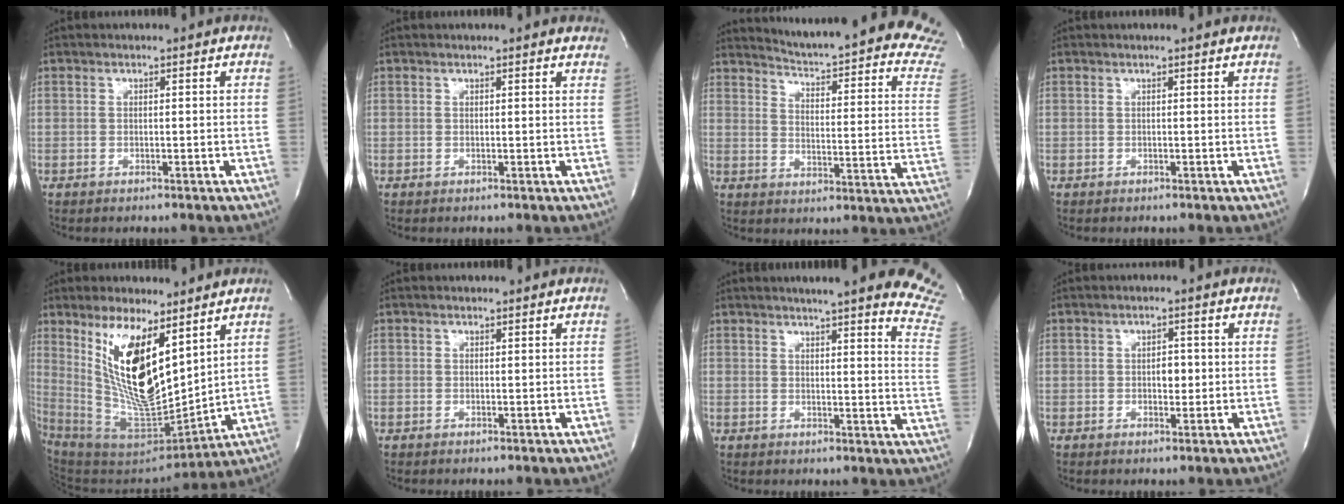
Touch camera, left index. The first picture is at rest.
{"total": 3.6, "force": [3.3, 0.8, 1.2], "torque": [-0.010, -0.001, 0.020]}
{"total": 24.5, "force": [22.7, 0.8, 9.0], "torque": [-0.124, -0.139, 0.252]}
{"total": 1.2, "force": [1.1, 0.2, 0.3], "torque": [-0.012, 0.000, 0.004]}
{"total": 16.7, "force": [7.8, 5.0, 13.9], "torque": [-0.265, -0.017, 0.153]}
{"total": 0.0}
{"total": 19.9, "force": [17.8, 0.6, 8.9], "torque": [-0.107, -0.086, 0.185]}
{"total": 2.4, "force": [-0.3, 1.4, 1.9], "torque": [-0.028, -0.002, -0.004]}